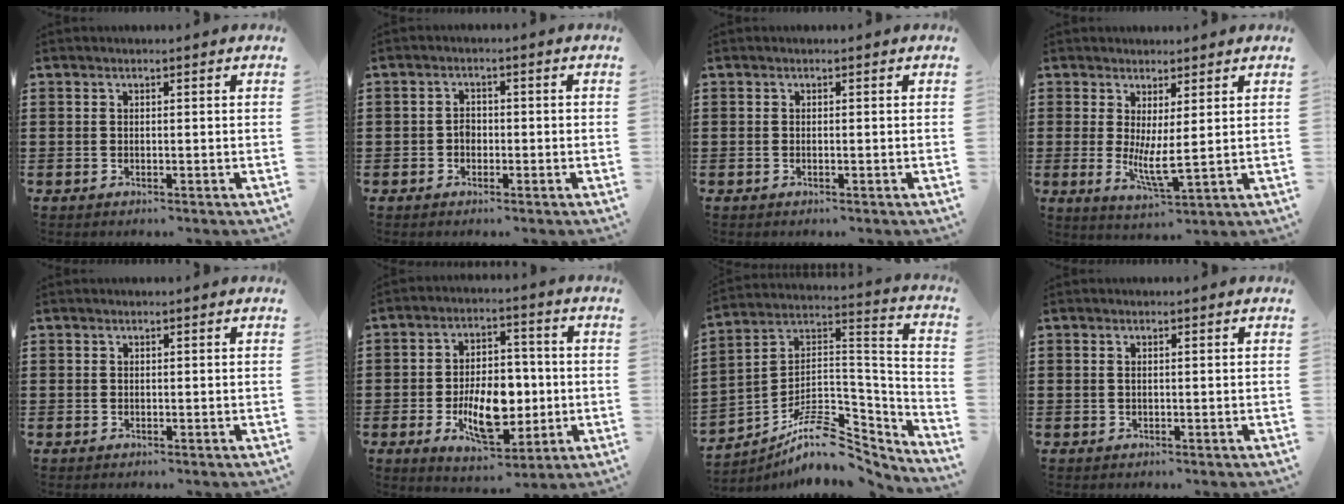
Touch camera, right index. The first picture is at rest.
{"total": 1.9, "force": [-0.6, 1.4, 1.1], "torque": [-0.023, 0.004, -0.014]}
{"total": 0.0}
{"total": 5.3, "force": [0.6, 1.3, 5.1], "torque": [-0.095, -0.012, 0.012]}
{"total": 0.6, "force": [0.2, 0.6, 0.0], "torque": [-0.002, 0.004, 0.003]}
{"total": 10.7, "force": [-2.1, 5.9, 8.7], "torque": [-0.149, -0.004, -0.038]}
{"total": 10.5, "force": [-7.4, 4.6, 5.9], "torque": [-0.114, 0.013, -0.139]}
{"total": 0.8, "force": [0.3, 0.2, 0.8], "torque": [-0.016, 0.002, 0.004]}